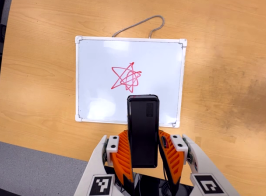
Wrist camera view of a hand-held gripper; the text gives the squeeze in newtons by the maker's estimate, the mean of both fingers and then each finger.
{"total": 4.4, "left": 3.1, "right": 5.7}